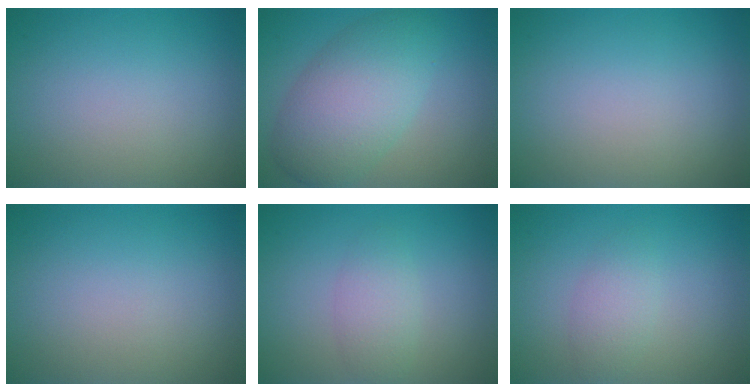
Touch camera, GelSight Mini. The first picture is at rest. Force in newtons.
{"total": 7.1, "press": 7.1, "slide": 0.2}
{"total": 0.0}
{"total": 0.0}
{"total": 1.2, "press": 1.2, "slide": 0.2}
{"total": 1.9, "press": 1.9, "slide": 0.1}